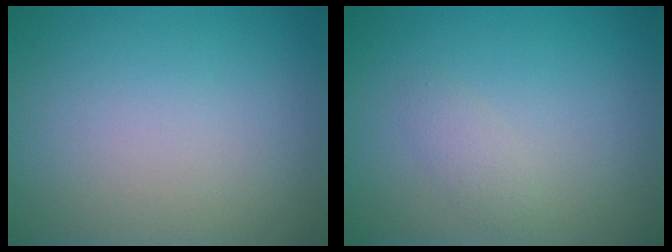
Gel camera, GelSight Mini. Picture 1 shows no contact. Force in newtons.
{"total": 1.1, "press": 1.1, "slide": 0.0}